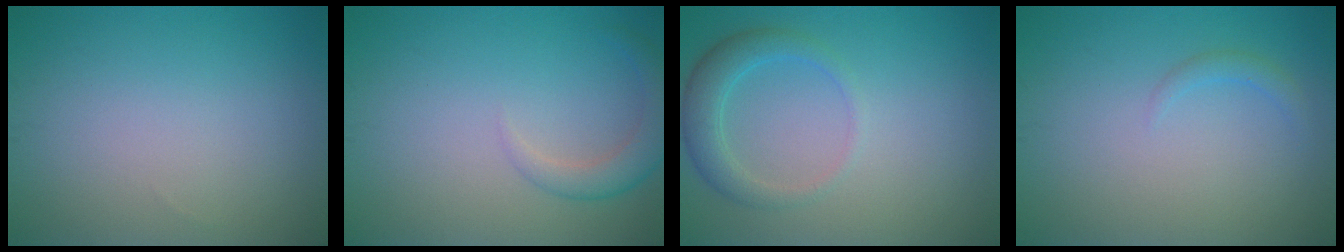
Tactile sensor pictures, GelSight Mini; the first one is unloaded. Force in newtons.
{"total": 2.6, "press": 2.5, "slide": 0.2}
{"total": 2.9, "press": 2.9, "slide": 0.1}
{"total": 1.0, "press": 1.0, "slide": 0.1}